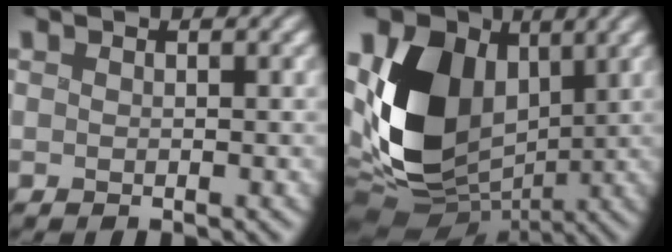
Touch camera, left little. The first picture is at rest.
{"total": 11.3, "force": [1.0, 8.1, 7.9], "torque": [-0.165, -0.005, 0.008]}